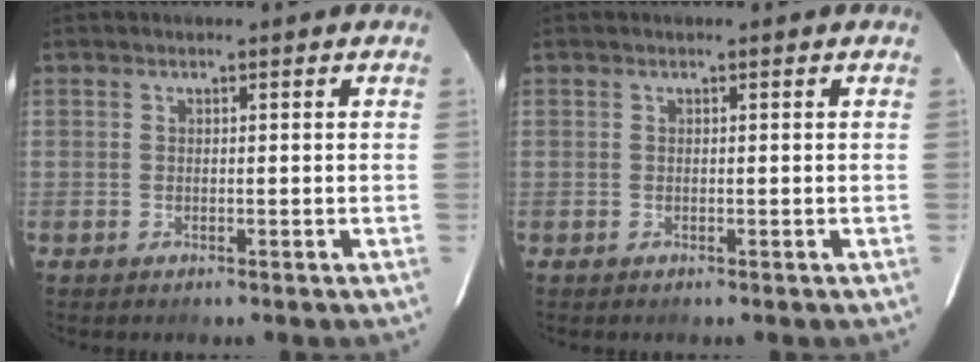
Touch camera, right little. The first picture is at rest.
{"total": 0.0}